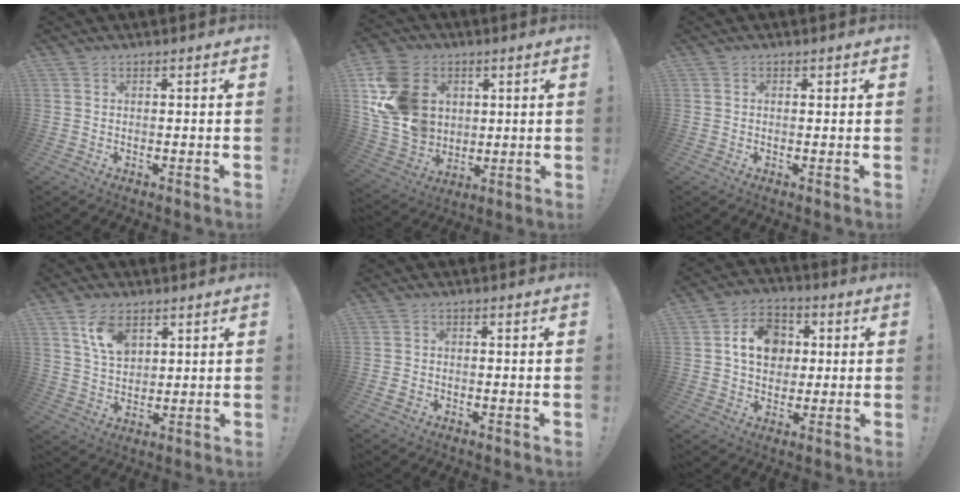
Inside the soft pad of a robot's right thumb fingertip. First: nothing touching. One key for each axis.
{"total": 18.9, "fx": 4.6, "fy": 15.0, "fz": 10.5, "tx": -0.207, "ty": -0.012, "tz": 0.093}
{"total": 0.6, "fx": 0.2, "fy": 0.6, "fz": 0.2, "tx": 0.002, "ty": 0.000, "tz": 0.002}
{"total": 8.2, "fx": 4.5, "fy": 5.2, "fz": 4.4, "tx": -0.062, "ty": -0.021, "tz": 0.082}
{"total": 2.0, "fx": -1.0, "fy": 1.3, "fz": 1.1, "tx": -0.017, "ty": 0.006, "tz": -0.017}
{"total": 12.5, "fx": 2.7, "fy": 10.3, "fz": 6.6, "tx": -0.089, "ty": -0.002, "tz": 0.055}